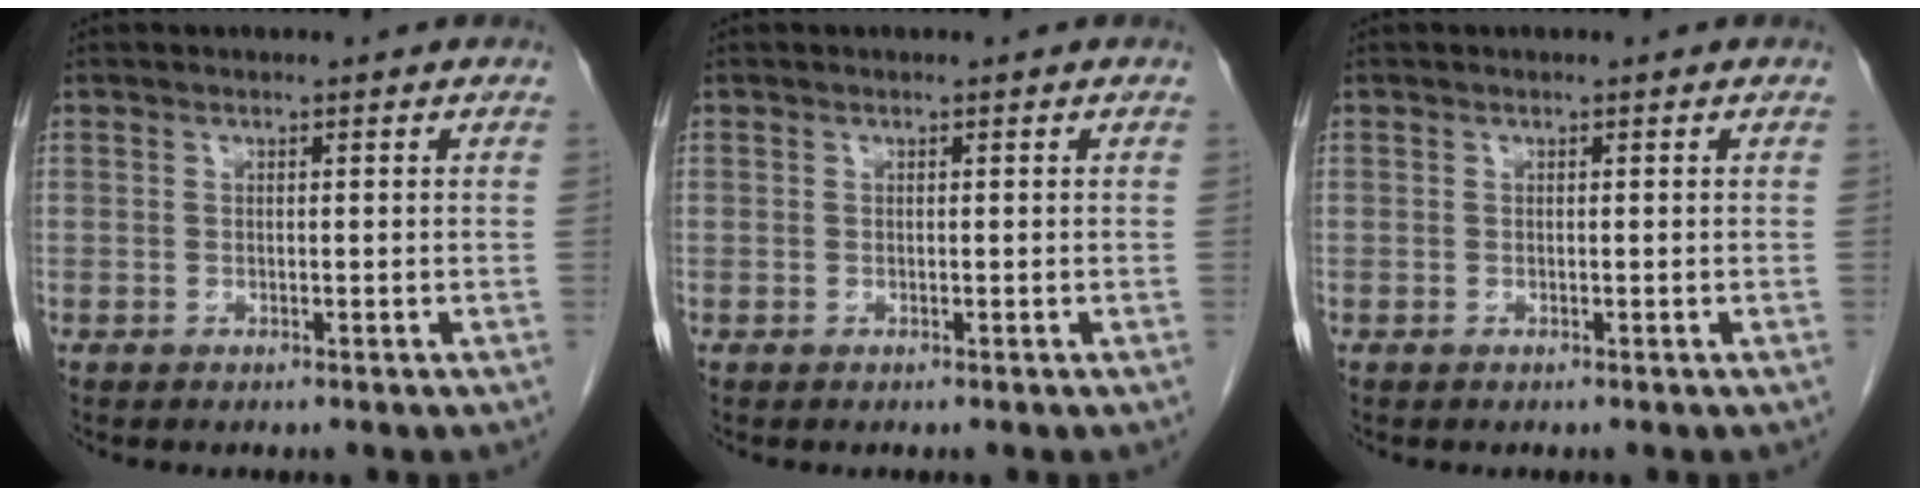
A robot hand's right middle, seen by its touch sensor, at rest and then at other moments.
{"total": 0.0}
{"total": 0.0}